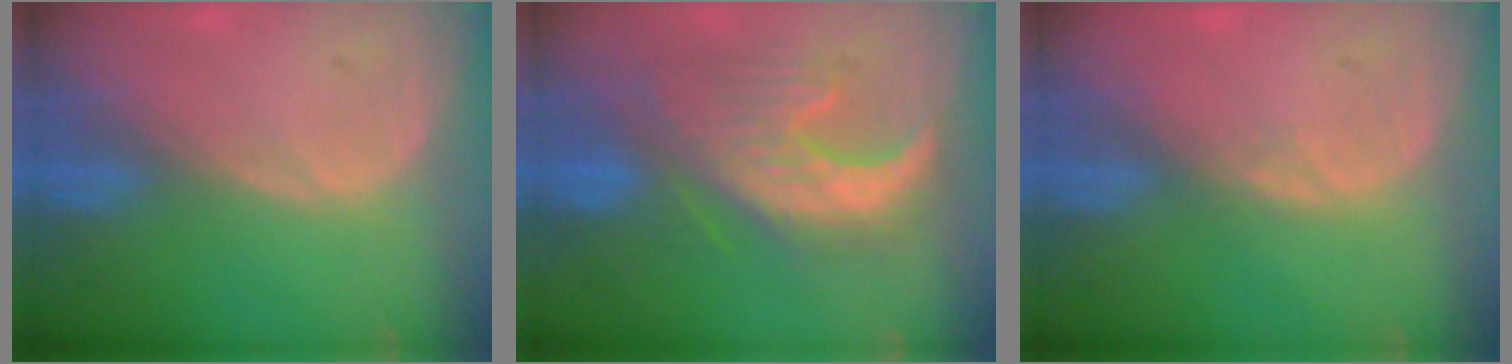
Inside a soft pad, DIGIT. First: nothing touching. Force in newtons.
{"total": 10.0, "press": 9.8, "slide": 1.9}
{"total": 0.5, "press": 0.5, "slide": 0.1}